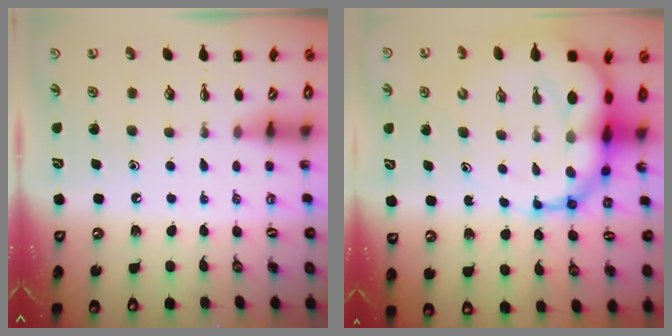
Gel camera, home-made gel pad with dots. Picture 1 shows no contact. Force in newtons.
{"total": 15.1, "press": 14.6, "slide": 3.9}